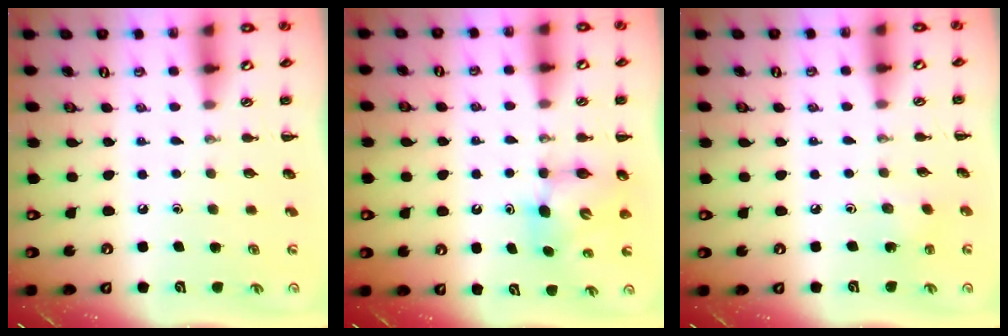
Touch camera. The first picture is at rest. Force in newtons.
{"total": 7.3, "press": 7.1, "slide": 1.4}
{"total": 2.5, "press": 2.4, "slide": 0.8}